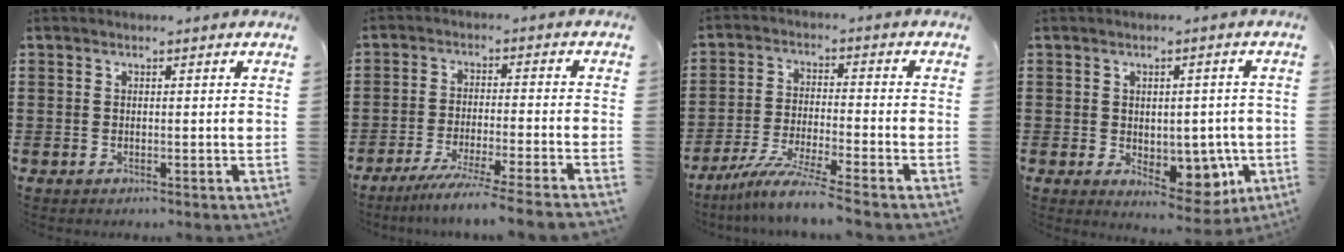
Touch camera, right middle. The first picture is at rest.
{"total": 5.7, "force": [-5.0, -0.7, 2.7], "torque": [-0.046, -0.018, -0.095]}
{"total": 7.3, "force": [-6.1, -0.6, 3.9], "torque": [-0.086, -0.021, -0.120]}
{"total": 5.2, "force": [-1.5, 3.6, 3.4], "torque": [-0.047, 0.006, -0.026]}